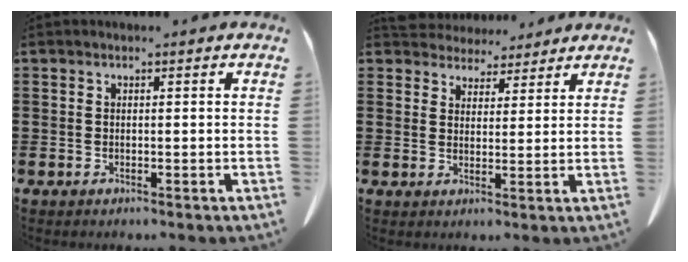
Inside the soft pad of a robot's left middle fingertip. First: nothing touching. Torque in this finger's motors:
{"motor_torque": [0.14, 0.11, 0.11, 0.01]}